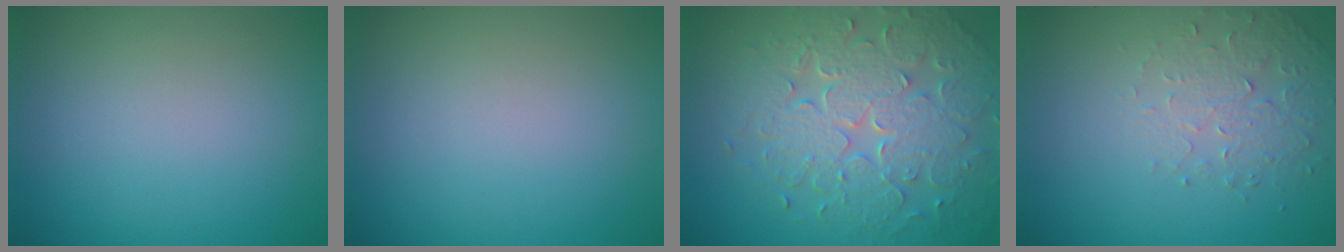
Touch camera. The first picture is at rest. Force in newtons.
{"total": 0.0}
{"total": 8.3, "press": 6.0, "slide": 5.8}
{"total": 1.9, "press": 1.5, "slide": 1.1}